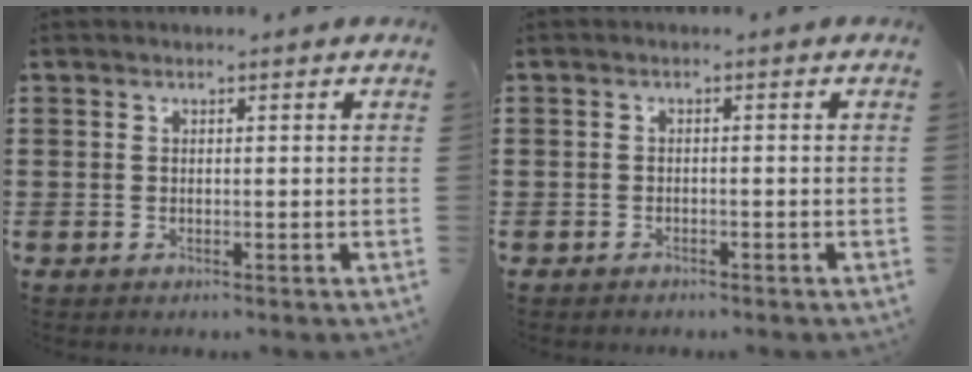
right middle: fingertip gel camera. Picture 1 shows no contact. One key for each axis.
{"total": 1.0, "fx": -0.9, "fy": 0.4, "fz": -0.1, "tx": 0.001, "ty": 0.004, "tz": -0.021}